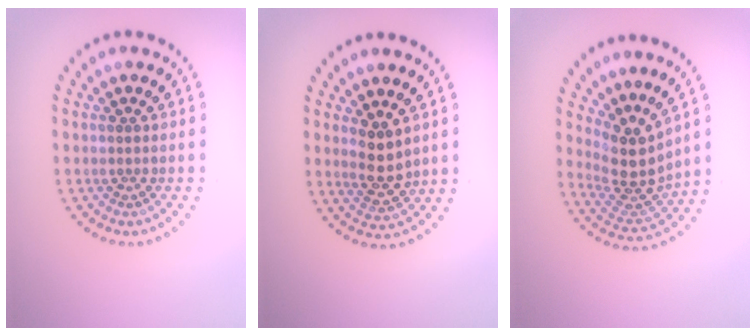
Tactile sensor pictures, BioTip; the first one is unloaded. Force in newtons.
{"total": 2.9, "press": 2.8, "slide": 0.9}
{"total": 4.4, "press": 3.3, "slide": 2.9}